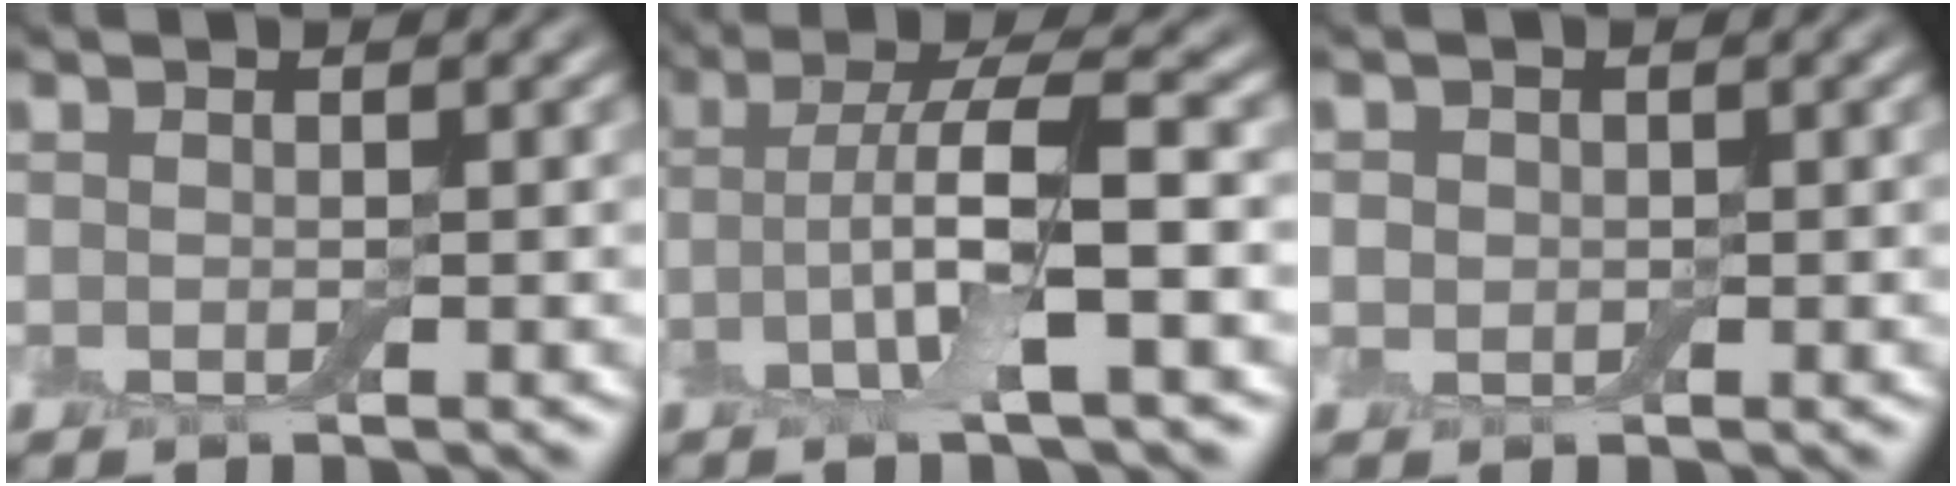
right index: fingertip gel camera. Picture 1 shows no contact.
{"total": 5.9, "force": [-1.2, 1.1, 5.7], "torque": [-0.108, 0.007, -0.026]}
{"total": 0.9, "force": [0.0, 0.9, 0.1], "torque": [0.002, -0.004, 0.000]}